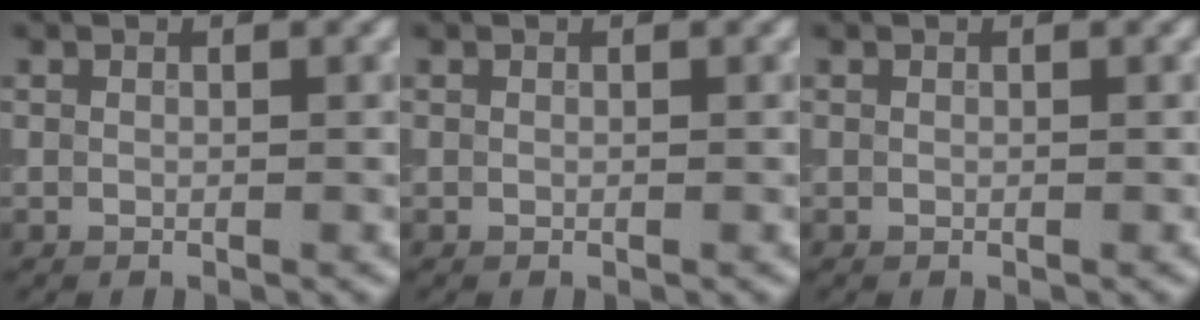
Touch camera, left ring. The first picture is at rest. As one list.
[{"total": 0.0}, {"total": 0.0}]